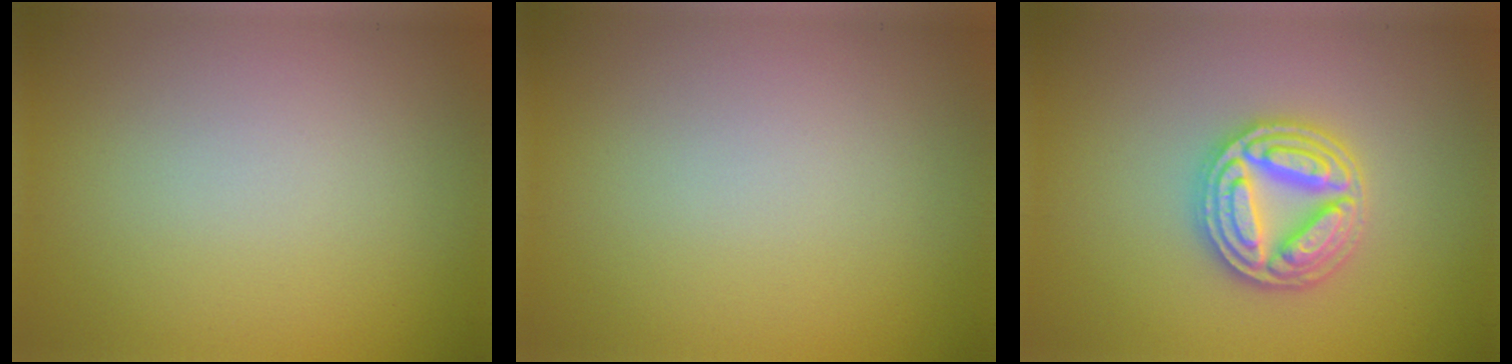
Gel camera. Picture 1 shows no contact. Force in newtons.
{"total": 0.0}
{"total": 4.7, "press": 4.7, "slide": 0.8}